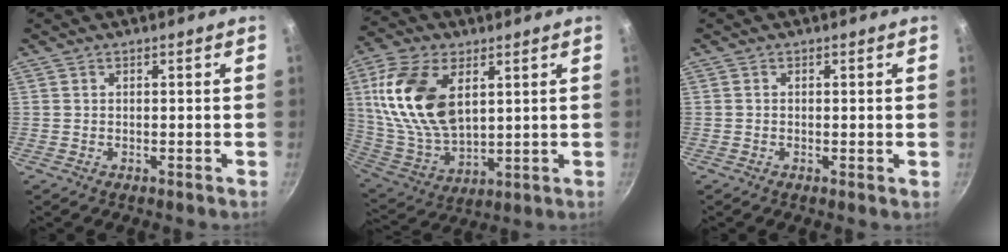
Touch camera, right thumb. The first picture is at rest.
{"total": 19.1, "force": [5.5, 11.0, 14.6], "torque": [-0.275, -0.018, 0.118]}
{"total": 0.5, "force": [-0.1, 0.2, 0.5], "torque": [-0.008, -0.001, -0.003]}